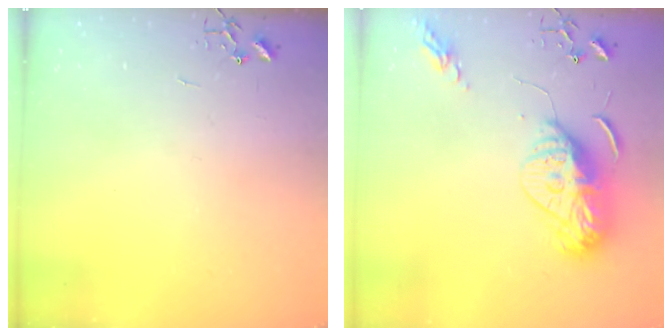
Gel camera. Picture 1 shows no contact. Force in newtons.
{"total": 12.9, "press": 12.8, "slide": 1.3}